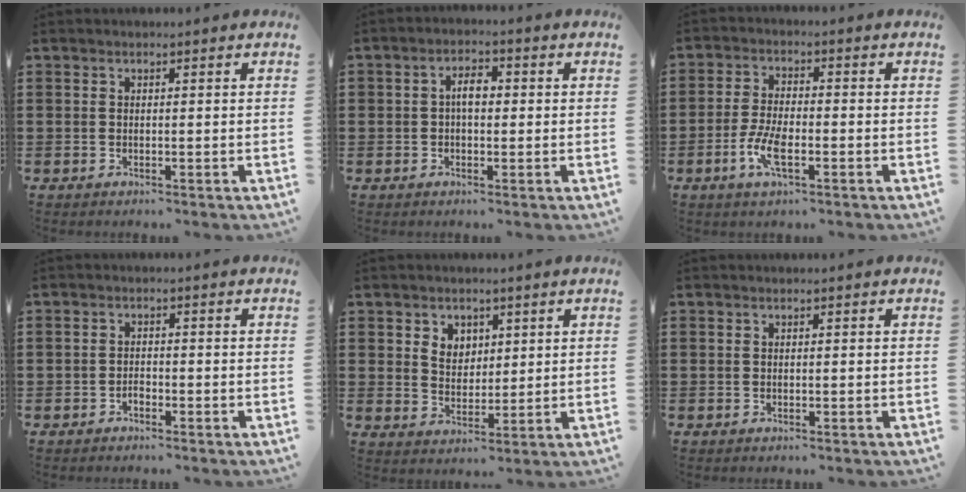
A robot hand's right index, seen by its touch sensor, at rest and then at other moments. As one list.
[{"total": 3.2, "force": [0.0, 1.6, 2.8], "torque": [-0.053, 0.008, -0.001]}, {"total": 5.7, "force": [-2.1, 2.0, 4.8], "torque": [-0.108, -0.004, -0.043]}, {"total": 1.3, "force": [-0.9, 0.8, 0.6], "torque": [-0.014, -0.002, -0.018]}, {"total": 5.0, "force": [3.3, 3.7, 0.2], "torque": [-0.027, 0.003, 0.062]}, {"total": 0.0}]